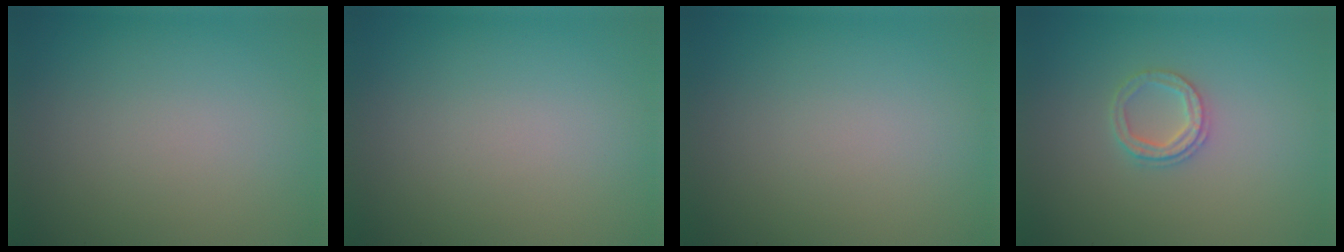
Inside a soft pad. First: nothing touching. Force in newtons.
{"total": 0.0}
{"total": 0.0}
{"total": 2.1, "press": 2.0, "slide": 0.4}